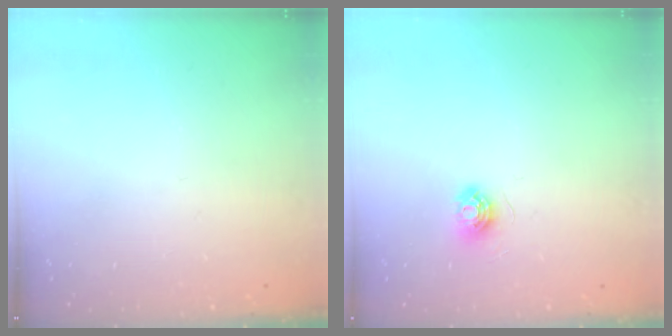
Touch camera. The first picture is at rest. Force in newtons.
{"total": 5.6, "press": 5.6, "slide": 0.3}